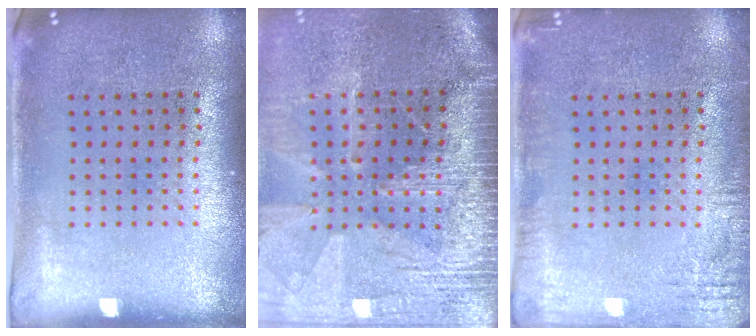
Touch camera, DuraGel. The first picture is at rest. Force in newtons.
{"total": 3.6, "press": 3.3, "slide": 1.6}
{"total": 2.3, "press": 2.3, "slide": 0.3}